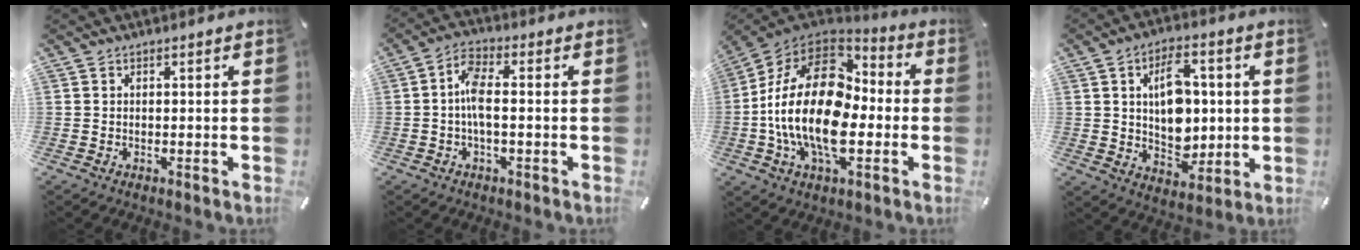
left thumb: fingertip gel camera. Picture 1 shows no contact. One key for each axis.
{"total": 6.5, "fx": -0.7, "fy": 2.7, "fz": 5.9, "tx": -0.124, "ty": 0.004, "tz": -0.015}
{"total": 24.1, "fx": -3.0, "fy": 14.4, "fz": 19.1, "tx": -0.387, "ty": 0.017, "tz": -0.050}
{"total": 11.9, "fx": 1.8, "fy": 8.4, "fz": 8.3, "tx": -0.123, "ty": 0.000, "tz": 0.028}